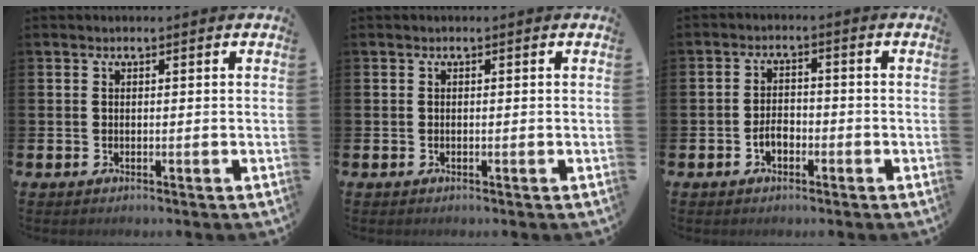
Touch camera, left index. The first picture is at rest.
{"total": 0.0}
{"total": 2.5, "force": [-1.2, 1.5, 1.6], "torque": [-0.022, 0.000, -0.027]}